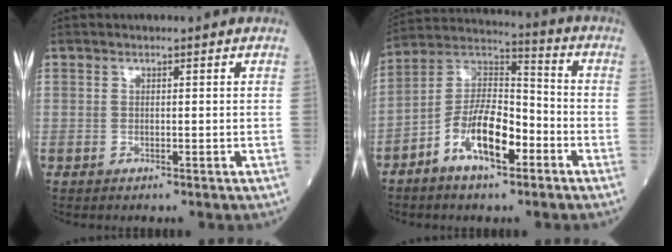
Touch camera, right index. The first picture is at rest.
{"total": 11.4, "force": [-5.1, 4.2, 9.4], "torque": [-0.184, 0.015, -0.097]}